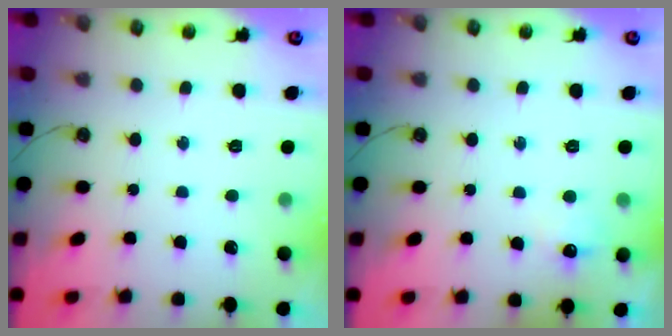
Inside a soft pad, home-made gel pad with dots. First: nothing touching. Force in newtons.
{"total": 6.1, "press": 6.0, "slide": 0.9}